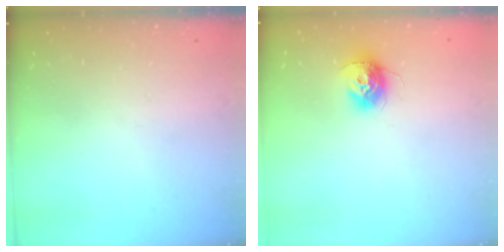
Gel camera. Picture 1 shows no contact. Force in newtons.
{"total": 10.2, "press": 10.2, "slide": 0.4}